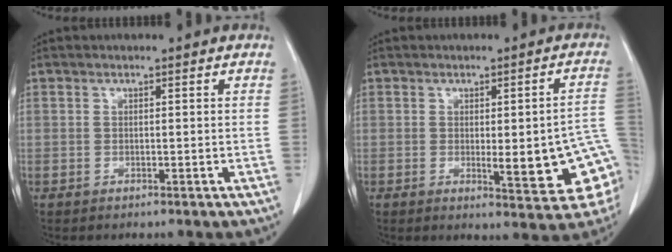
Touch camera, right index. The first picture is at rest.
{"total": 13.1, "force": [-2.4, 2.9, 12.5], "torque": [-0.104, 0.013, -0.018]}